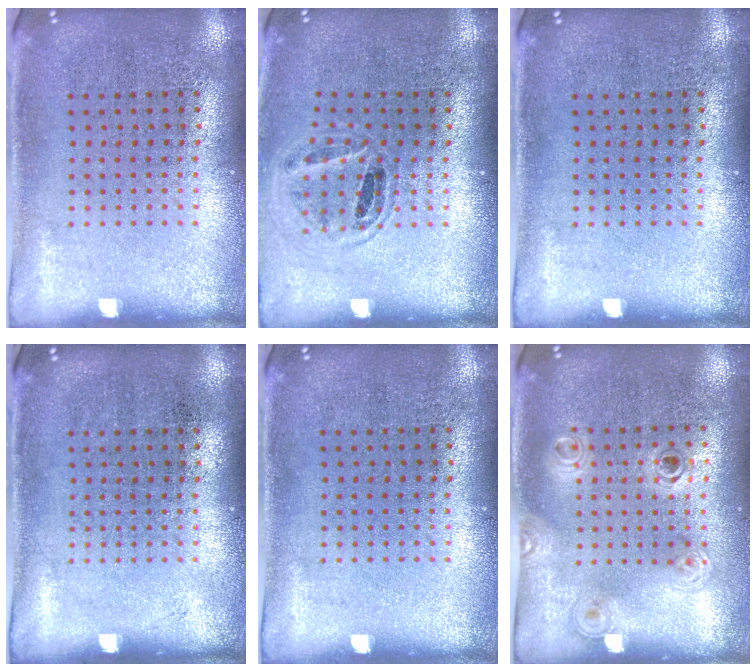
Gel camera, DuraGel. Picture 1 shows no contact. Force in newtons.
{"total": 0.9, "press": 0.9, "slide": 0.2}
{"total": 0.0}
{"total": 0.0}
{"total": 0.0}
{"total": 1.2, "press": 1.1, "slide": 0.5}